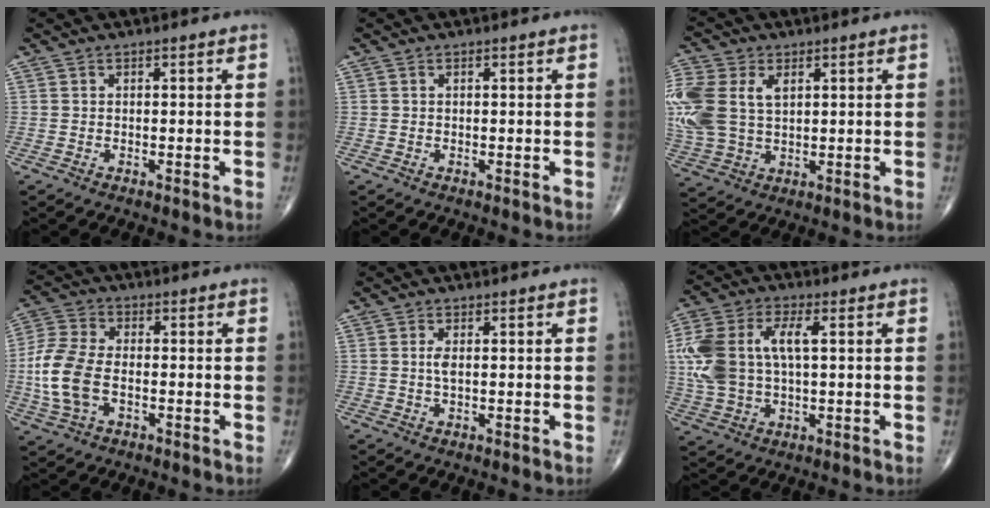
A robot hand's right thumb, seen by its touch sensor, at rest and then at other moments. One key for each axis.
{"total": 0.0}
{"total": 16.3, "fx": 3.6, "fy": 10.9, "fz": 11.6, "tx": -0.295, "ty": 0.007, "tz": 0.074}
{"total": 11.5, "fx": -2.0, "fy": 6.7, "fz": 9.1, "tx": -0.207, "ty": 0.014, "tz": -0.044}
{"total": 1.8, "fx": 0.2, "fy": 0.6, "fz": 1.6, "tx": -0.037, "ty": -0.002, "tz": 0.005}
{"total": 15.2, "fx": 2.1, "fy": 8.0, "fz": 12.8, "tx": -0.293, "ty": 0.019, "tz": 0.040}